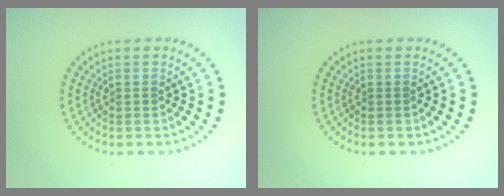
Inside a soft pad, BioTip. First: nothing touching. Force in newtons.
{"total": 0.0}